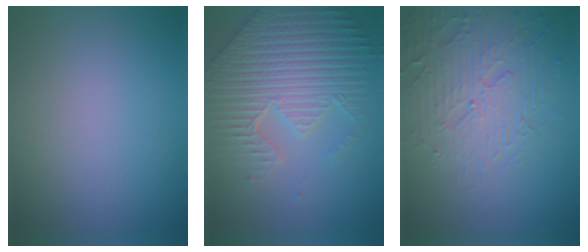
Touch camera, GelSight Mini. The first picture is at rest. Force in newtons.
{"total": 8.1, "press": 6.0, "slide": 5.5}
{"total": 4.5, "press": 4.3, "slide": 1.3}